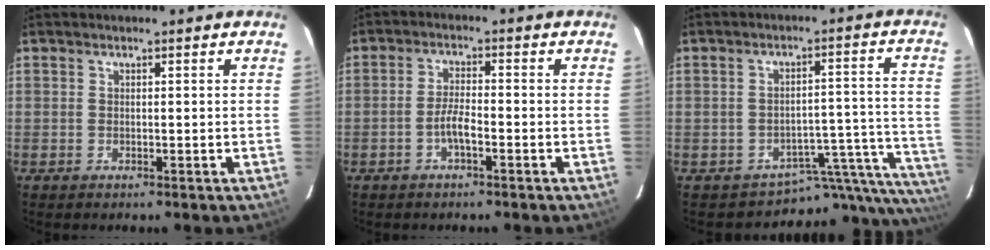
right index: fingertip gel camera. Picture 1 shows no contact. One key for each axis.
{"total": 3.6, "fx": -1.9, "fy": 0.7, "fz": 3.0, "tx": -0.066, "ty": 0.006, "tz": -0.037}
{"total": 11.9, "fx": -10.1, "fy": 5.1, "fz": 3.5, "tx": -0.009, "ty": 0.043, "tz": -0.139}